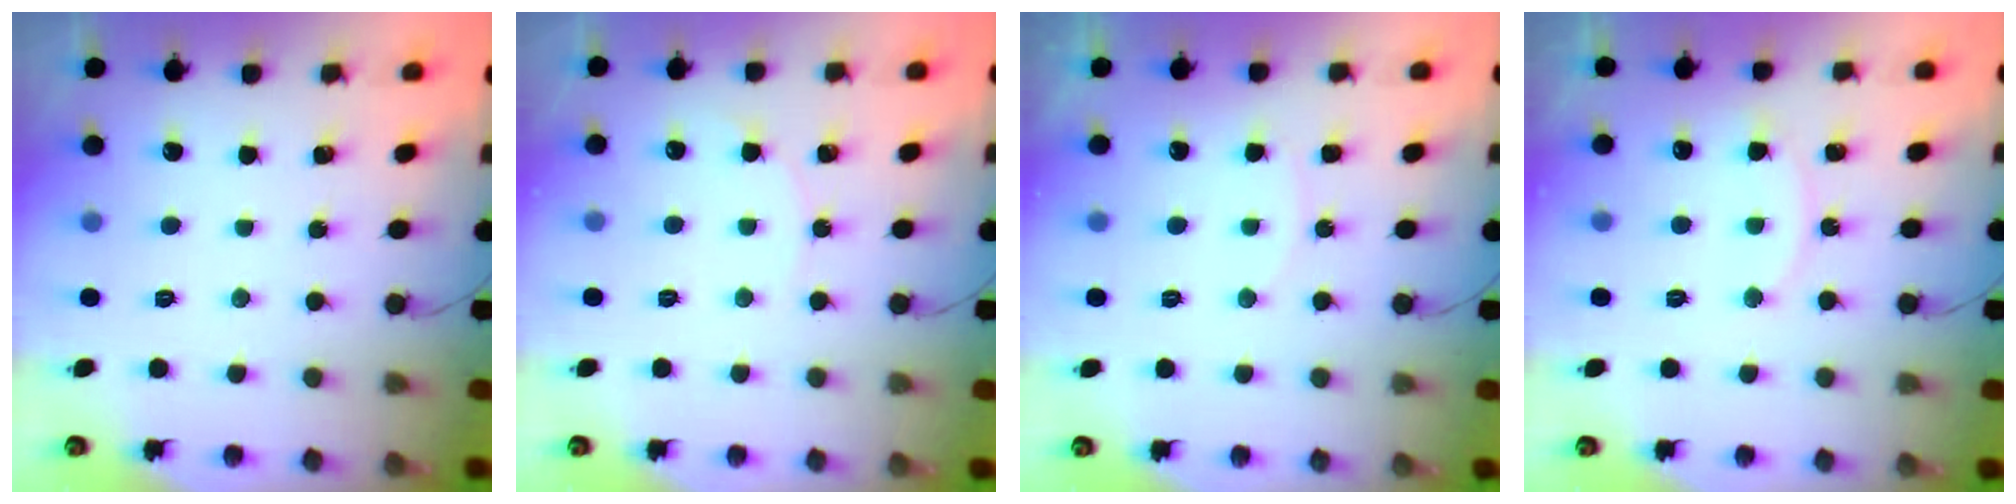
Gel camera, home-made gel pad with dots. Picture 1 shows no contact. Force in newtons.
{"total": 4.5, "press": 4.5, "slide": 0.5}
{"total": 4.7, "press": 4.6, "slide": 0.3}
{"total": 7.6, "press": 7.6, "slide": 0.5}